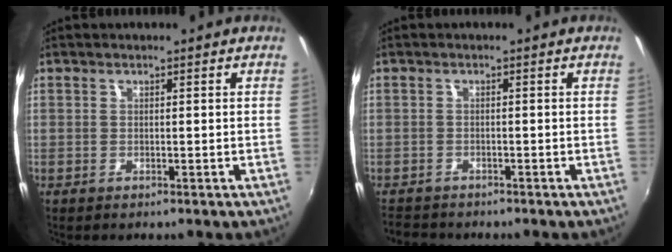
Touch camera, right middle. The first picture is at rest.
{"total": 3.5, "force": [-3.2, 1.4, 0.4], "torque": [-0.023, -0.007, -0.061]}